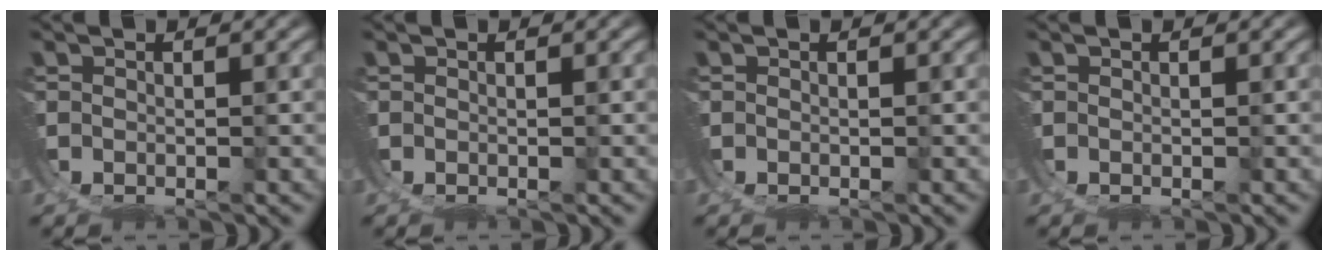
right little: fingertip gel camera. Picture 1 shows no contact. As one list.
[{"total": 0.0}, {"total": 0.0}, {"total": 0.0}]